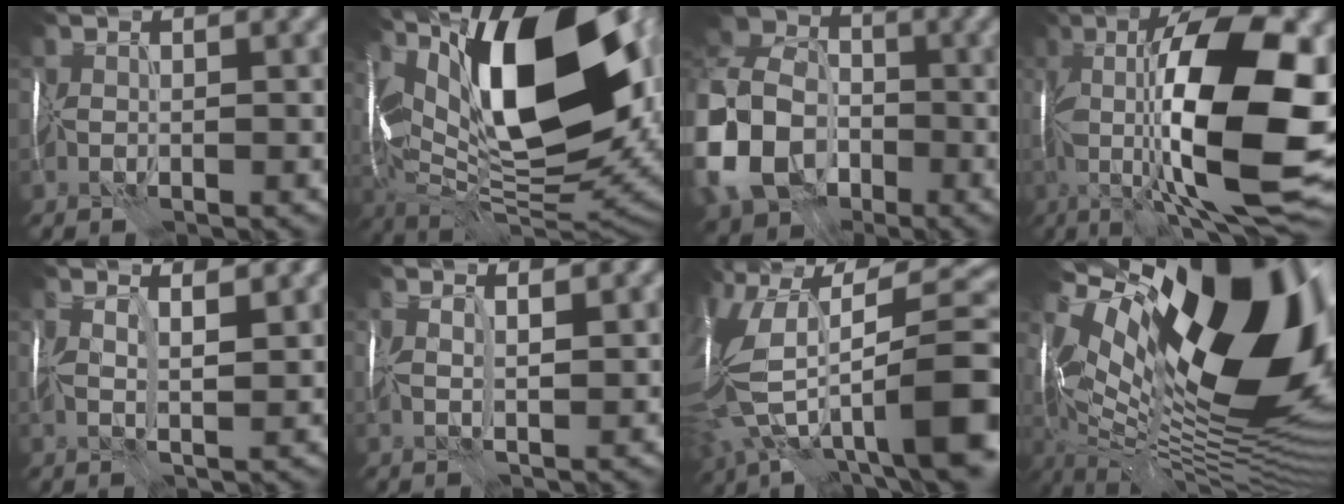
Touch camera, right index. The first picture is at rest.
{"total": 19.2, "force": [5.3, 8.0, 16.6], "torque": [-0.272, 0.021, 0.084]}
{"total": 12.9, "force": [-4.1, 9.7, 7.5], "torque": [-0.185, -0.017, -0.094]}
{"total": 17.0, "force": [0.5, 4.9, 16.2], "torque": [-0.261, 0.009, 0.013]}
{"total": 4.5, "force": [2.8, 1.4, 3.2], "torque": [-0.050, 0.010, 0.034]}
{"total": 3.2, "force": [2.0, 0.9, 2.3], "torque": [-0.035, 0.009, 0.021]}
{"total": 15.3, "force": [-0.6, 7.6, 13.2], "torque": [-0.257, 0.012, 0.009]}
{"total": 20.1, "force": [4.0, 9.9, 17.1], "torque": [-0.313, 0.013, 0.068]}